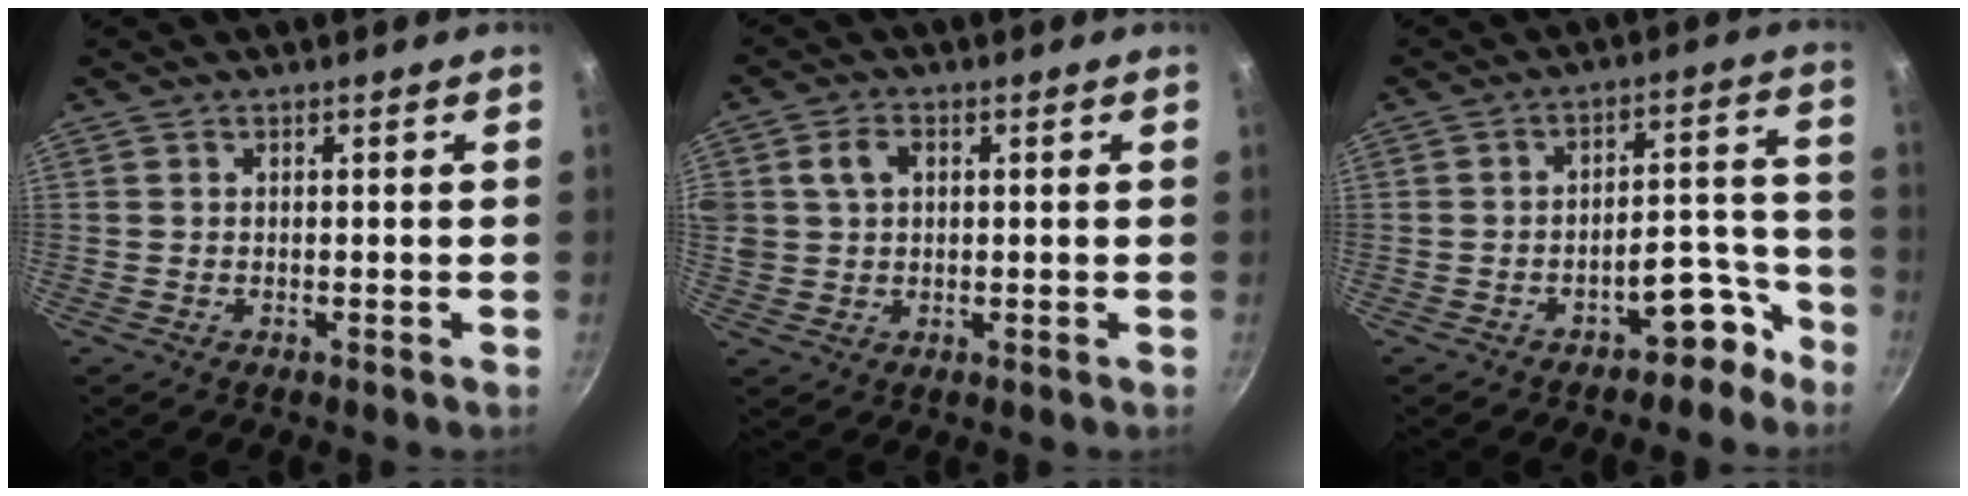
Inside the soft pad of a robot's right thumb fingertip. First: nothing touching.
{"total": 6.8, "force": [1.8, 5.2, 4.0], "torque": [-0.067, 0.008, 0.031]}
{"total": 8.1, "force": [-5.4, 4.0, 4.6], "torque": [-0.010, 0.079, -0.064]}